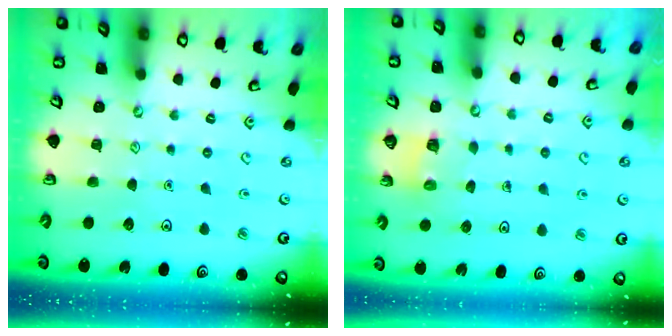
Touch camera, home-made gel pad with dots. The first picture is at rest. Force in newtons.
{"total": 3.7, "press": 3.7, "slide": 0.2}